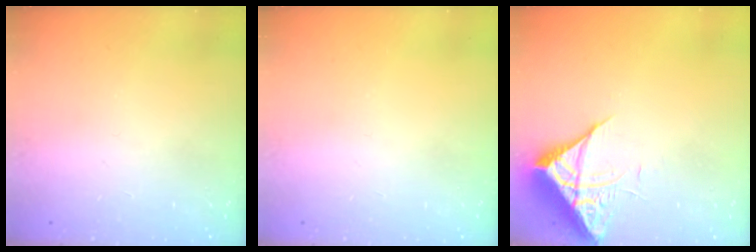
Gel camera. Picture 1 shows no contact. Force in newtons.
{"total": 0.0}
{"total": 7.3, "press": 7.2, "slide": 0.3}